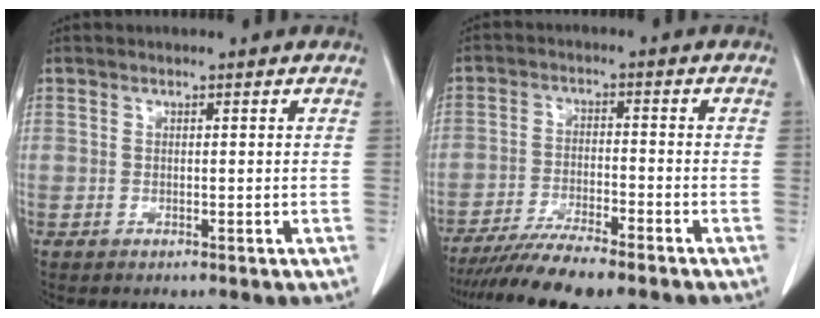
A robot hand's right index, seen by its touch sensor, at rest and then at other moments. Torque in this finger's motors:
{"motor_torque": [0.58, -0.53, 0.70, 0.18]}